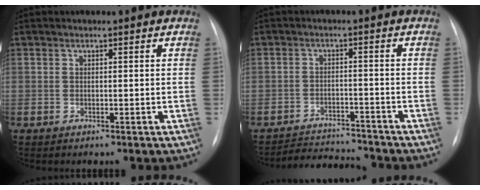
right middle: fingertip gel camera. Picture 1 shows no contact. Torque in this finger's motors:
{"motor_torque": [0.34, -0.68, 0.00, -0.01]}